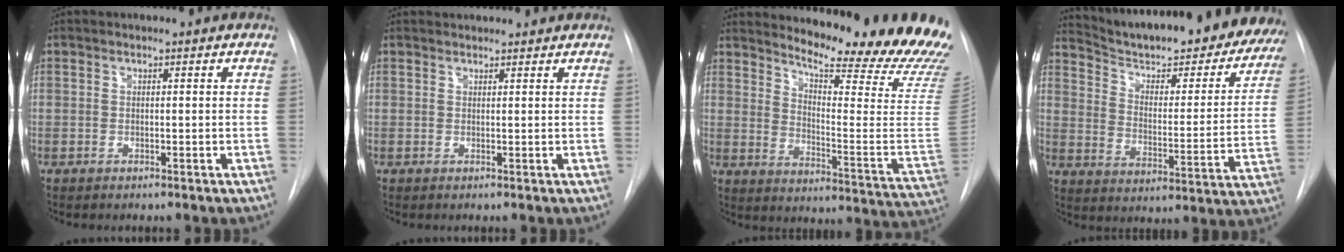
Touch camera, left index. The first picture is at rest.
{"total": 5.3, "force": [5.0, 1.0, 1.2], "torque": [-0.013, 0.030, 0.060]}
{"total": 25.0, "force": [22.4, 1.7, 11.0], "torque": [-0.161, -0.132, 0.269]}
{"total": 30.7, "force": [27.2, 6.2, 12.8], "torque": [-0.194, -0.078, 0.342]}